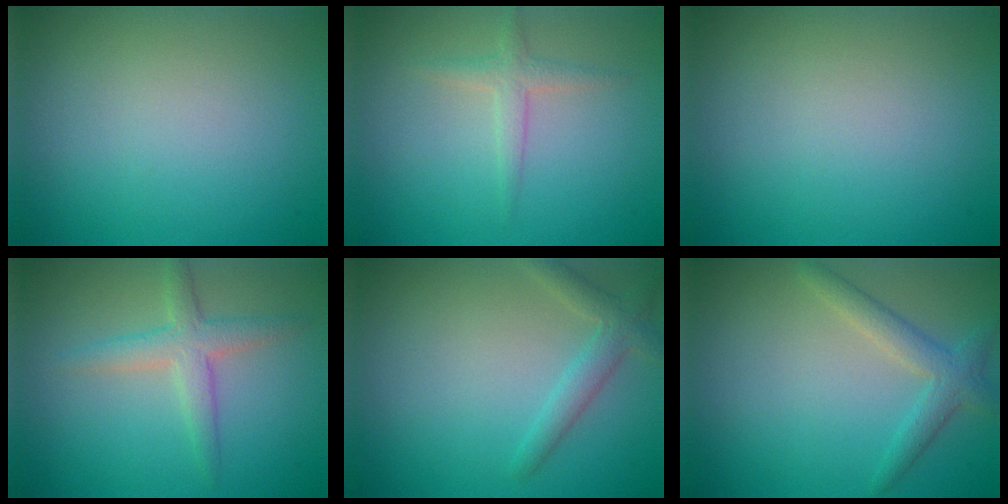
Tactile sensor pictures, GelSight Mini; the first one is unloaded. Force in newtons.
{"total": 1.7, "press": 1.7, "slide": 0.0}
{"total": 0.0}
{"total": 2.9, "press": 2.9, "slide": 0.1}
{"total": 2.4, "press": 2.3, "slide": 0.1}
{"total": 2.6, "press": 2.6, "slide": 0.1}